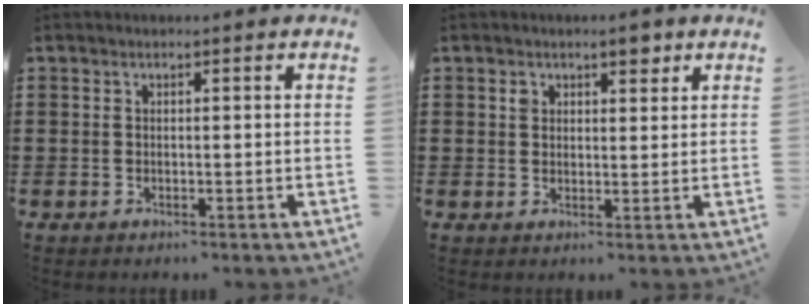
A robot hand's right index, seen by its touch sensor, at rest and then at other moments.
{"total": 2.7, "force": [1.8, 1.5, 1.4], "torque": [-0.025, 0.004, 0.031]}